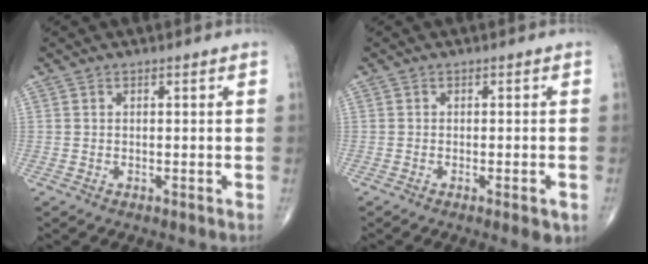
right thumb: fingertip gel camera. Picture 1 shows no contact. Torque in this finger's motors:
{"motor_torque": [0.01, 0.13, 0.21, -0.03, 0.02]}